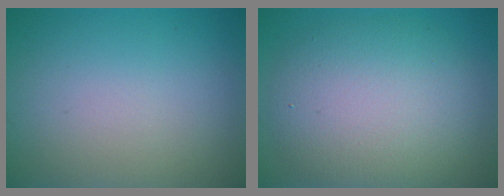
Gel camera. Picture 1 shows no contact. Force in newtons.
{"total": 8.1, "press": 8.1, "slide": 0.4}